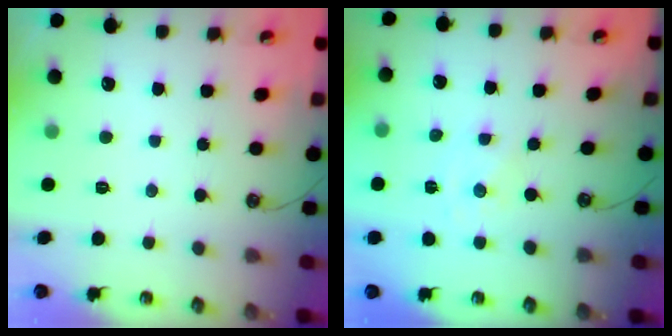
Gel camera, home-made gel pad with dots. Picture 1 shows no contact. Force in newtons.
{"total": 0.0}